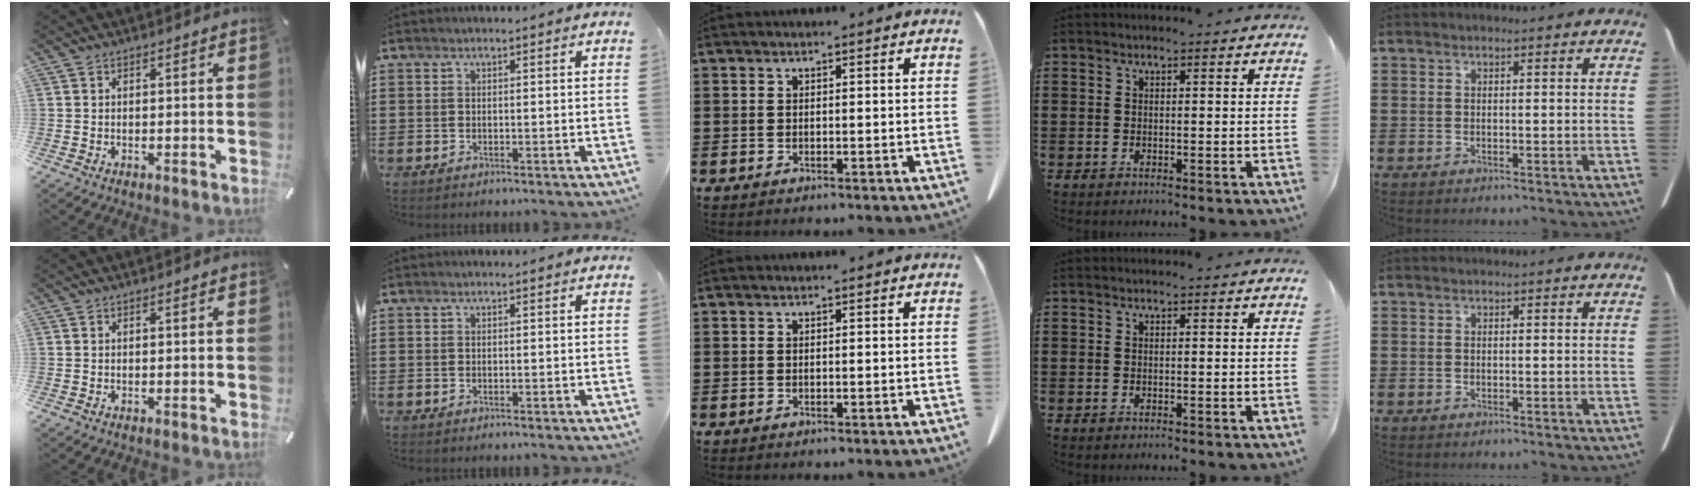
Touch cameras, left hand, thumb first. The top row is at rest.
{}